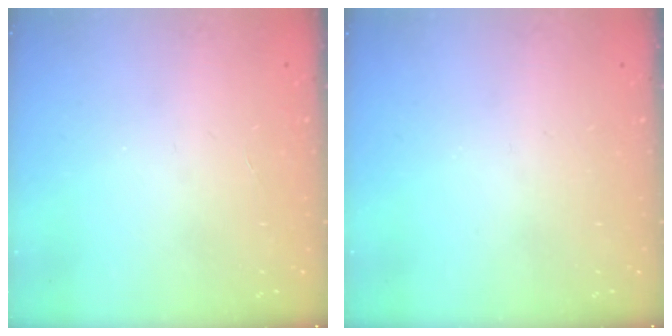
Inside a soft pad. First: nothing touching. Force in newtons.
{"total": 0.0}